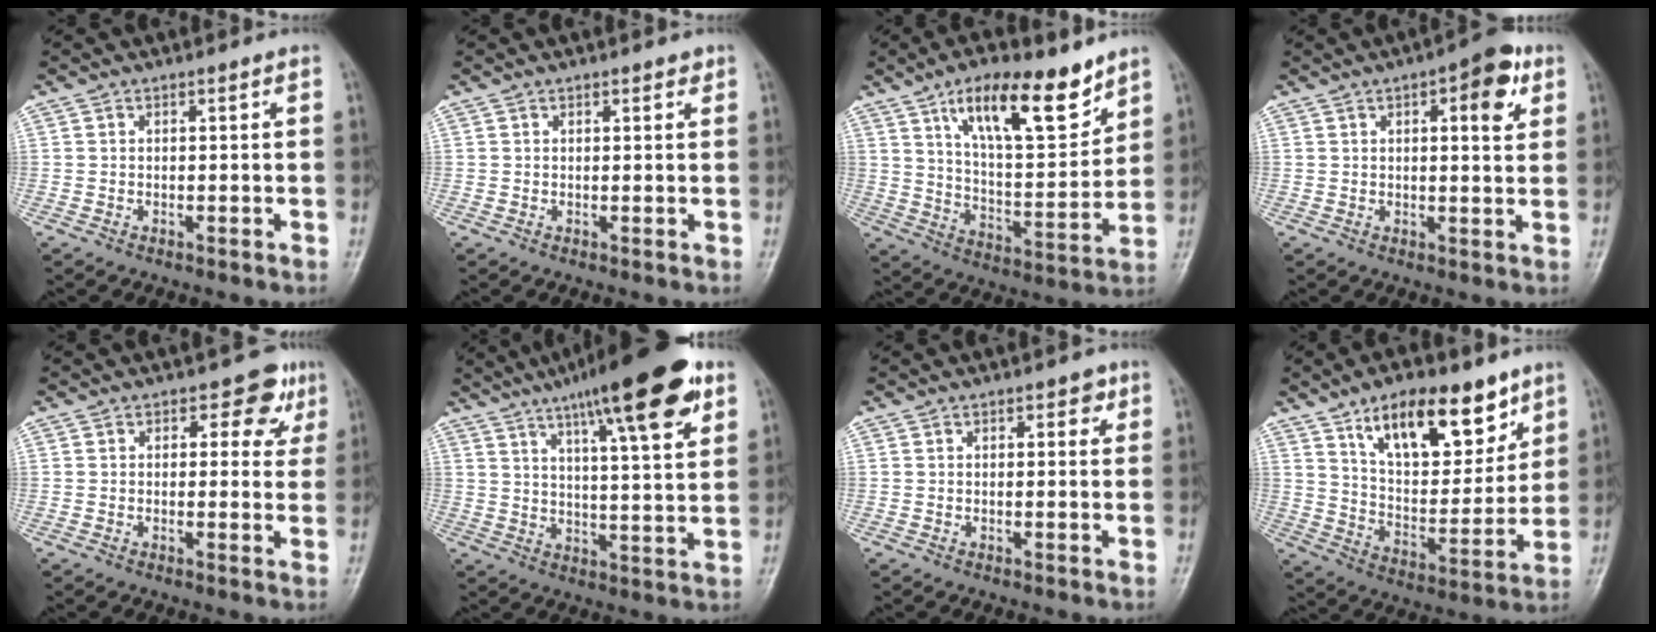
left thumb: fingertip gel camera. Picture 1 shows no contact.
{"total": 1.2, "force": [0.8, 0.5, 0.7], "torque": [-0.003, -0.003, 0.008]}
{"total": 17.5, "force": [10.8, 6.3, 12.3], "torque": [-0.163, -0.058, 0.187]}
{"total": 8.4, "force": [3.5, 3.2, 7.0], "torque": [-0.070, -0.006, 0.039]}
{"total": 5.6, "force": [2.7, 3.8, 3.1], "torque": [0.003, -0.006, 0.025]}
{"total": 20.1, "force": [11.3, 4.5, 16.0], "torque": [-0.224, -0.026, 0.169]}
{"total": 2.4, "force": [1.0, 1.4, 1.6], "torque": [-0.004, 0.000, 0.009]}
{"total": 18.7, "force": [11.2, 8.5, 12.3], "torque": [-0.139, -0.057, 0.192]}